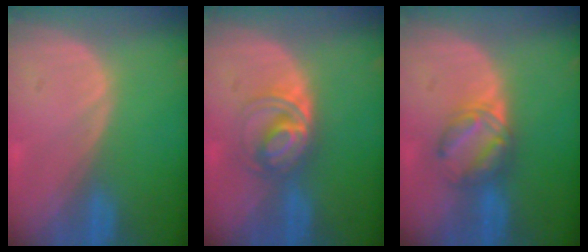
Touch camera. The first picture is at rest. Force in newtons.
{"total": 5.6, "press": 5.3, "slide": 1.7}
{"total": 5.8, "press": 5.4, "slide": 2.2}